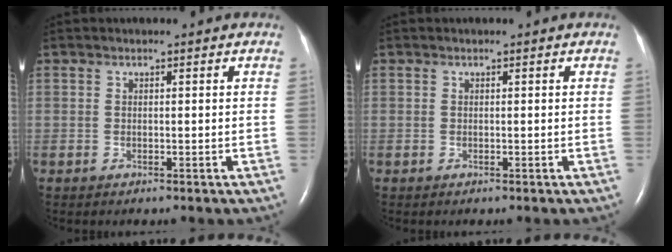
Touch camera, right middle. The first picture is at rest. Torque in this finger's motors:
{"motor_torque": [0.00, 0.00, -0.04, -0.06]}